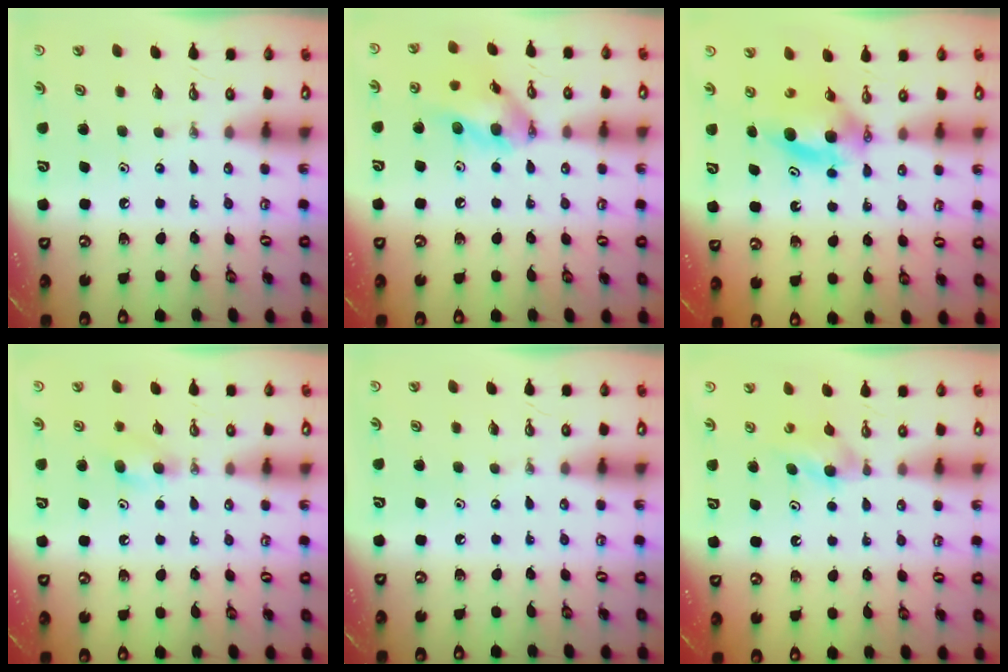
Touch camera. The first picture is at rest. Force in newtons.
{"total": 14.0, "press": 13.8, "slide": 2.5}
{"total": 5.7, "press": 5.6, "slide": 1.2}
{"total": 5.5, "press": 5.3, "slide": 1.4}
{"total": 0.0}
{"total": 4.5, "press": 4.4, "slide": 0.9}